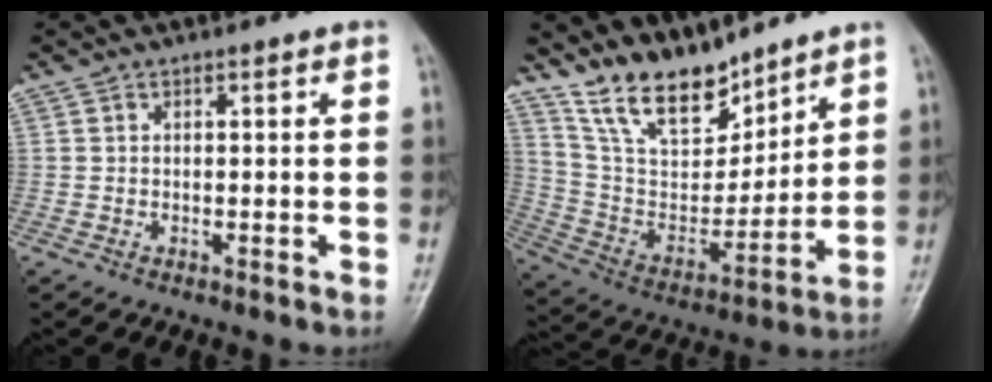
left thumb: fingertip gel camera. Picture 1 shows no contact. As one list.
[{"total": 14.8, "force": [12.1, 5.8, 6.2], "torque": [-0.078, -0.071, 0.236]}]